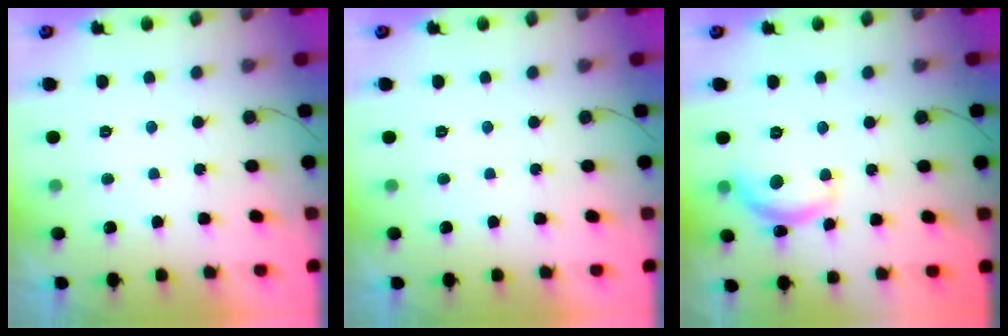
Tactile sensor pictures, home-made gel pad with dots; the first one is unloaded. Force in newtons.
{"total": 0.0}
{"total": 12.0, "press": 11.9, "slide": 0.6}